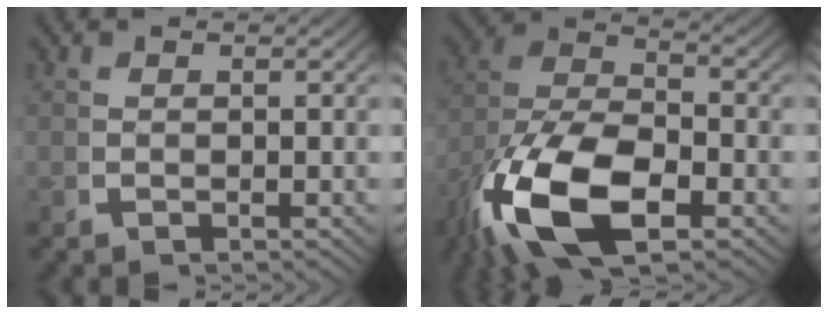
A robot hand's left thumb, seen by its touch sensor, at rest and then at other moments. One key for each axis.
{"total": 14.1, "fx": -3.3, "fy": 8.2, "fz": 11.1, "tx": -0.254, "ty": -0.056, "tz": -0.032}